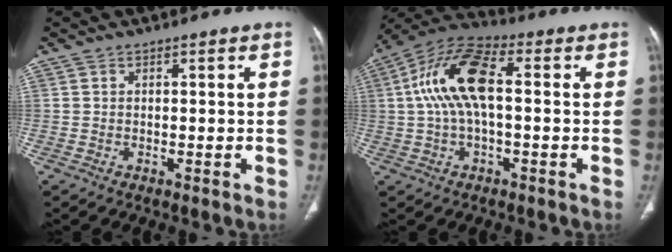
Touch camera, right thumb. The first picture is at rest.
{"total": 13.5, "force": [1.2, 5.9, 12.1], "torque": [-0.249, 0.038, 0.014]}